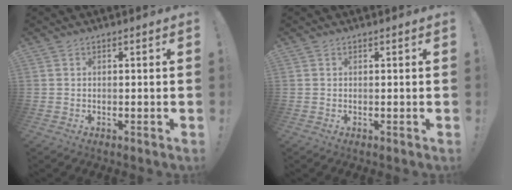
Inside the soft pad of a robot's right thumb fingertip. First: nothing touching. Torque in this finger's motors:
{"motor_torque": [0.13, 0.00, -0.28, 0.15, 0.00]}